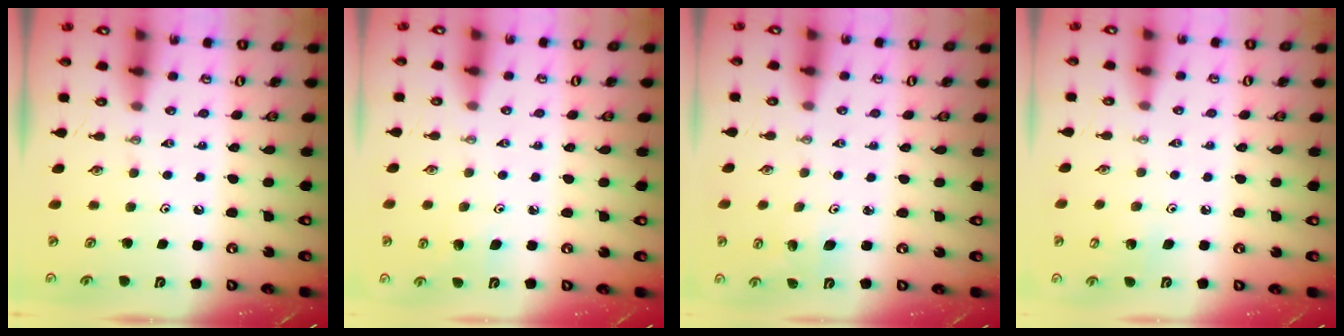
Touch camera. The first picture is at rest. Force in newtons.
{"total": 4.4, "press": 4.0, "slide": 1.9}
{"total": 2.1, "press": 2.1, "slide": 0.2}
{"total": 5.5, "press": 5.5, "slide": 0.4}